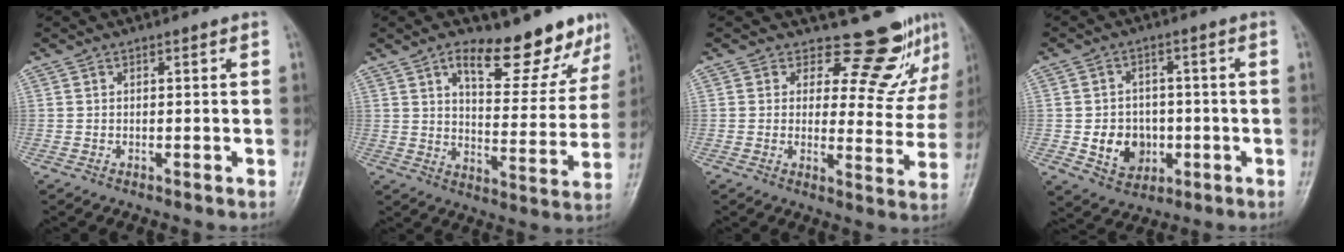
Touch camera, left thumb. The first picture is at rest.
{"total": 15.3, "force": [10.9, 5.7, 9.2], "torque": [-0.073, -0.067, 0.161]}
{"total": 10.4, "force": [8.7, 4.7, 3.2], "torque": [0.000, -0.077, 0.100]}
{"total": 8.1, "force": [-1.6, 6.8, 4.0], "torque": [-0.029, 0.008, -0.019]}